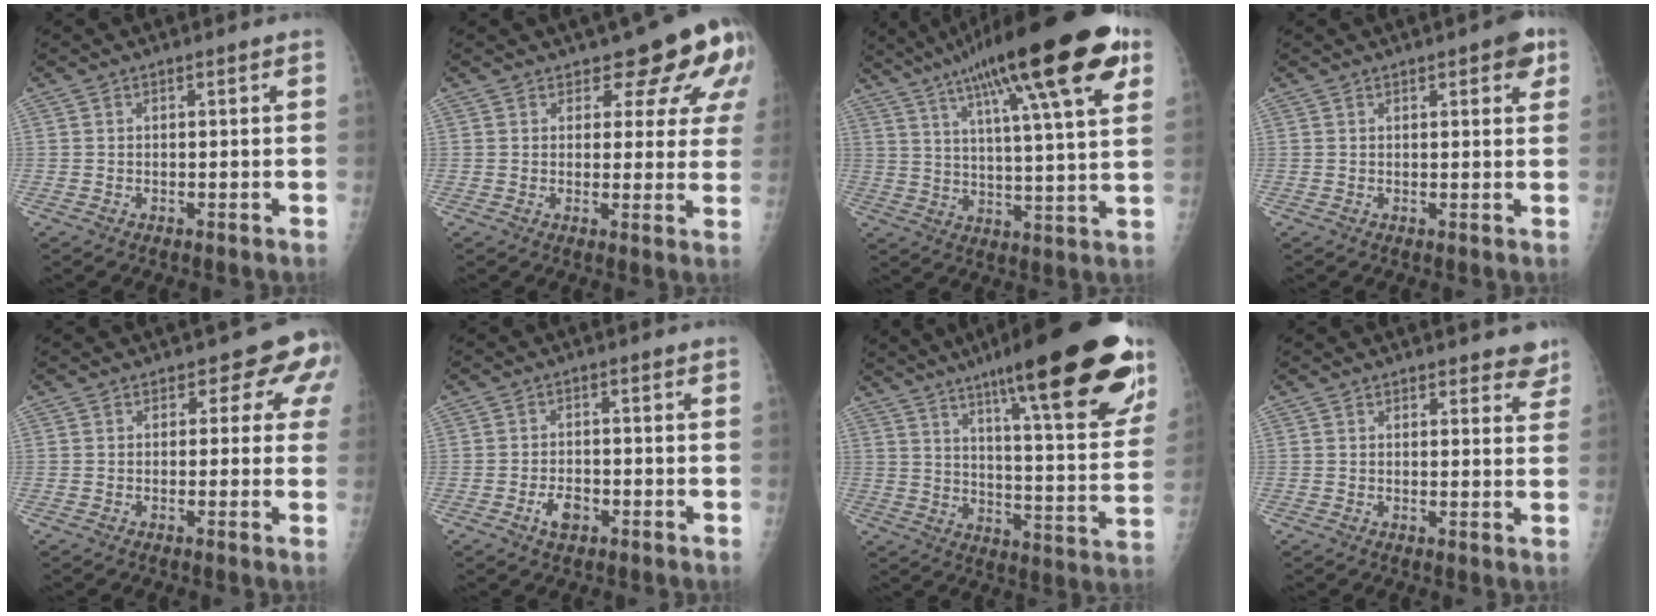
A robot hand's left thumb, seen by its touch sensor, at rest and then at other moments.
{"total": 9.6, "force": [6.7, 4.2, 5.3], "torque": [-0.024, -0.037, 0.069]}
{"total": 25.5, "force": [13.4, 5.0, 21.1], "torque": [-0.325, -0.010, 0.203]}
{"total": 4.5, "force": [2.3, 1.6, 3.5], "torque": [-0.028, -0.004, 0.021]}
{"total": 5.6, "force": [2.5, 3.9, 3.3], "torque": [0.002, -0.005, 0.009]}
{"total": 3.7, "force": [-1.8, 2.2, 2.4], "torque": [-0.037, 0.009, -0.030]}
{"total": 29.0, "force": [17.7, 5.4, 22.3], "torque": [-0.289, -0.052, 0.256]}
{"total": 5.0, "force": [4.2, 2.1, 1.8], "torque": [0.017, -0.021, 0.042]}